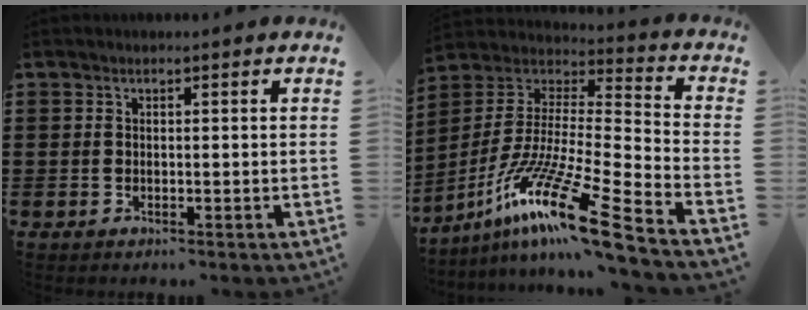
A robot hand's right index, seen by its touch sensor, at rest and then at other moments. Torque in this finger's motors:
{"motor_torque": [-0.28, 0.90, 1.05, 0.21]}